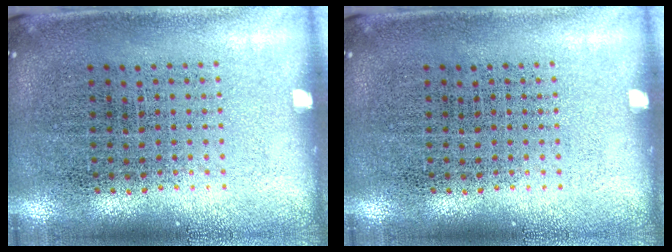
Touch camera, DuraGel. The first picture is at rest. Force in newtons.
{"total": 0.0}